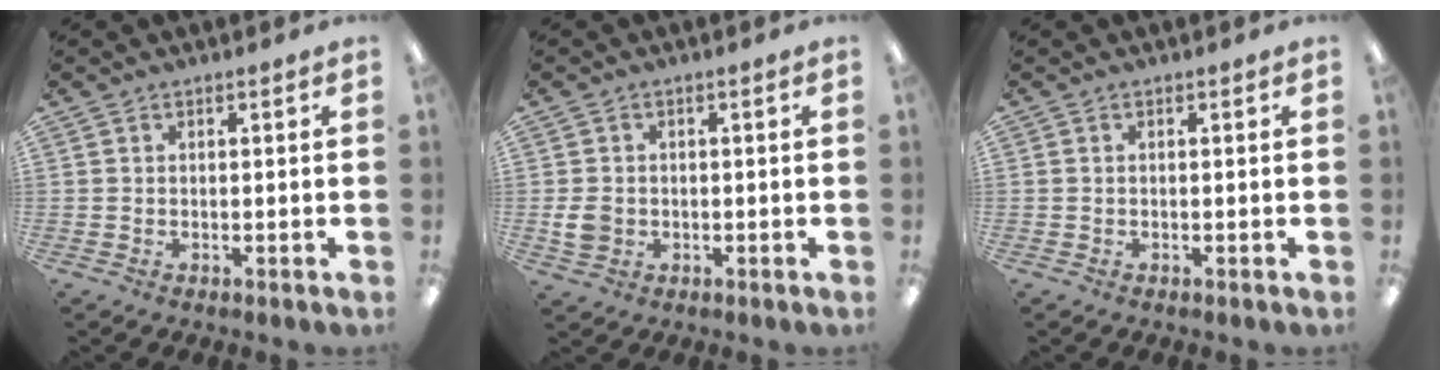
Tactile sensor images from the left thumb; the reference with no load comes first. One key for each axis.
{"total": 4.3, "fx": -0.3, "fy": 3.6, "fz": 2.3, "tx": -0.038, "ty": -0.004, "tz": -0.009}
{"total": 0.0}